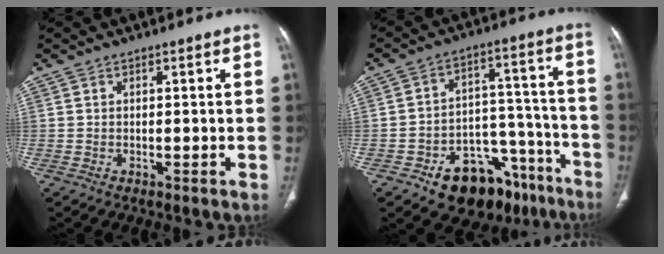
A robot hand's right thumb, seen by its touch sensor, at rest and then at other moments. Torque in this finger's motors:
{"motor_torque": [1.67, 1.08, -0.07, -0.13, 0.27]}